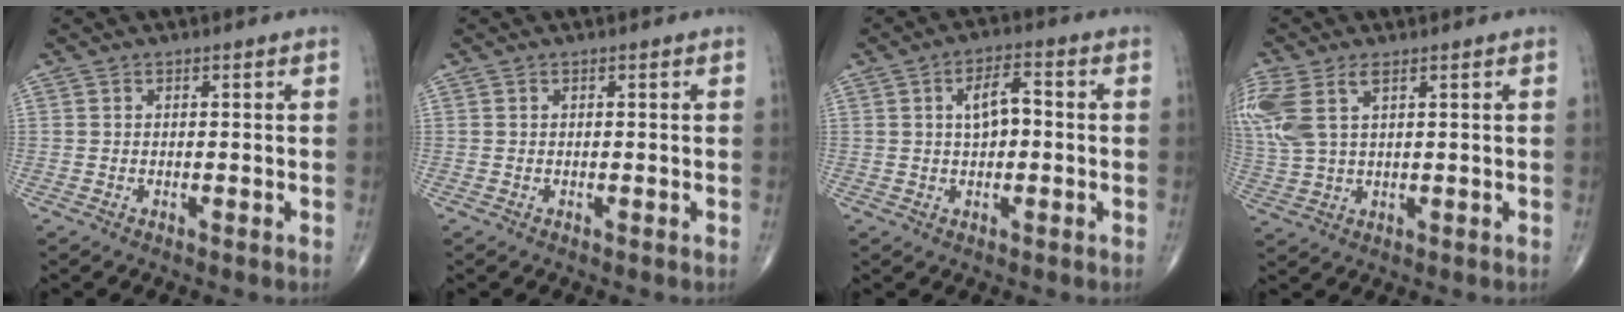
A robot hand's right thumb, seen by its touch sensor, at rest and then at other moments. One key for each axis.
{"total": 0.0}
{"total": 5.6, "fx": 0.6, "fy": 2.8, "fz": 4.8, "tx": -0.077, "ty": 0.015, "tz": 0.003}
{"total": 10.5, "fx": 3.9, "fy": 5.2, "fz": 8.3, "tx": -0.224, "ty": 0.009, "tz": 0.088}